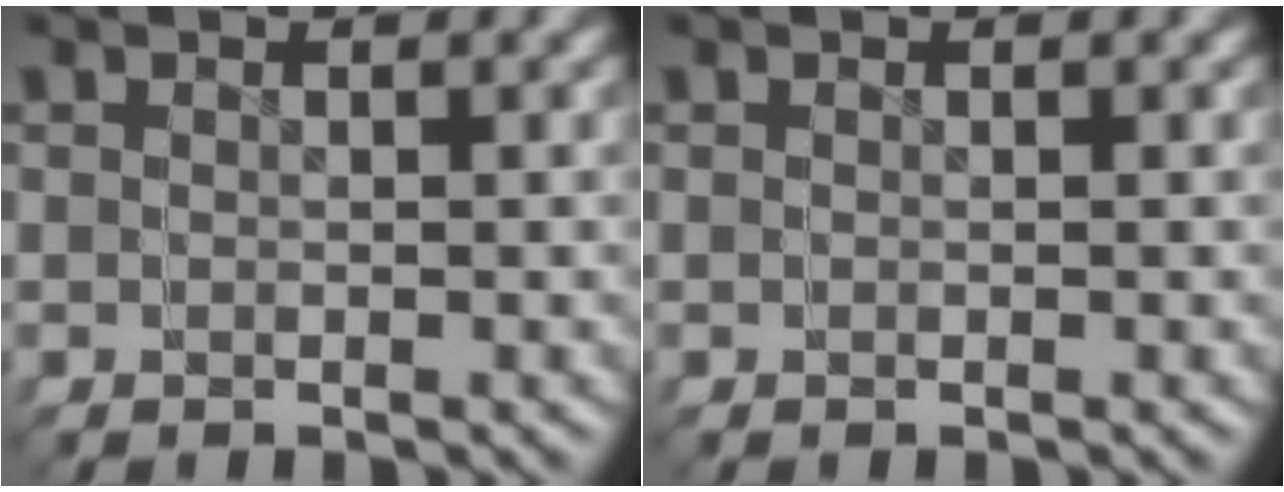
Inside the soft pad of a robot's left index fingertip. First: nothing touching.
{"total": 0.0}